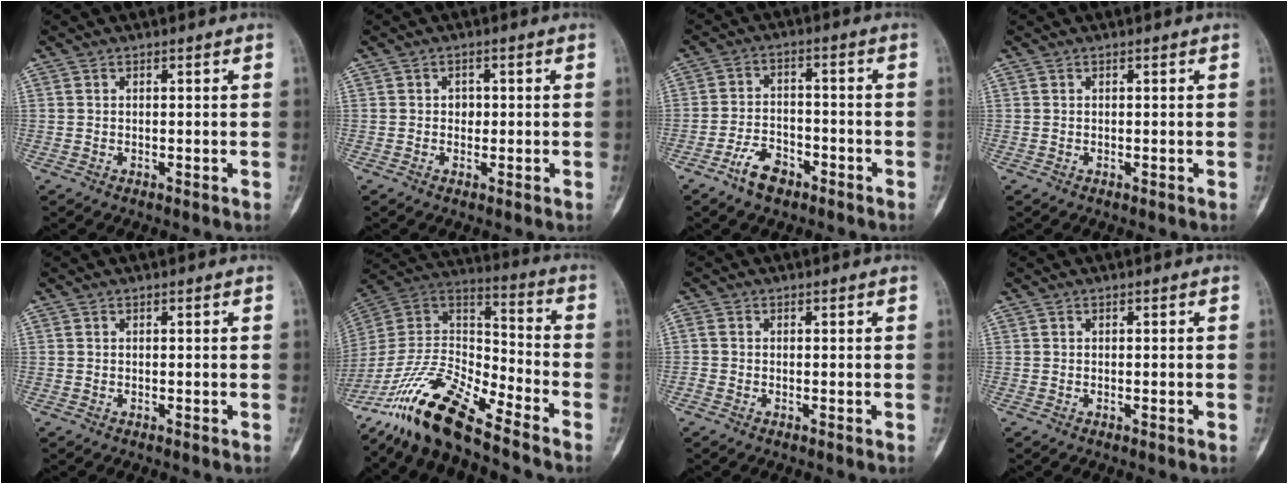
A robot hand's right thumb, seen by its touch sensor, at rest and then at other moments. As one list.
[{"total": 0.6, "force": [-0.3, 0.4, 0.3], "torque": [0.001, 0.002, -0.009]}, {"total": 6.4, "force": [-4.3, 3.3, 3.4], "torque": [-0.055, 0.030, -0.078]}, {"total": 0.0}, {"total": 0.0}, {"total": 18.9, "force": [-14.7, 4.5, 11.0], "torque": [-0.203, 0.079, -0.281]}, {"total": 1.2, "force": [-0.3, 0.9, 0.7], "torque": [-0.021, -0.002, -0.013]}, {"total": 0.6, "force": [-0.2, 0.1, 0.5], "torque": [-0.006, -0.001, -0.002]}]